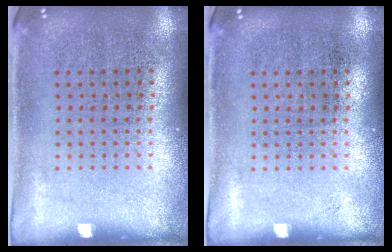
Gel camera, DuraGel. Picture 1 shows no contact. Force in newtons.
{"total": 0.0}